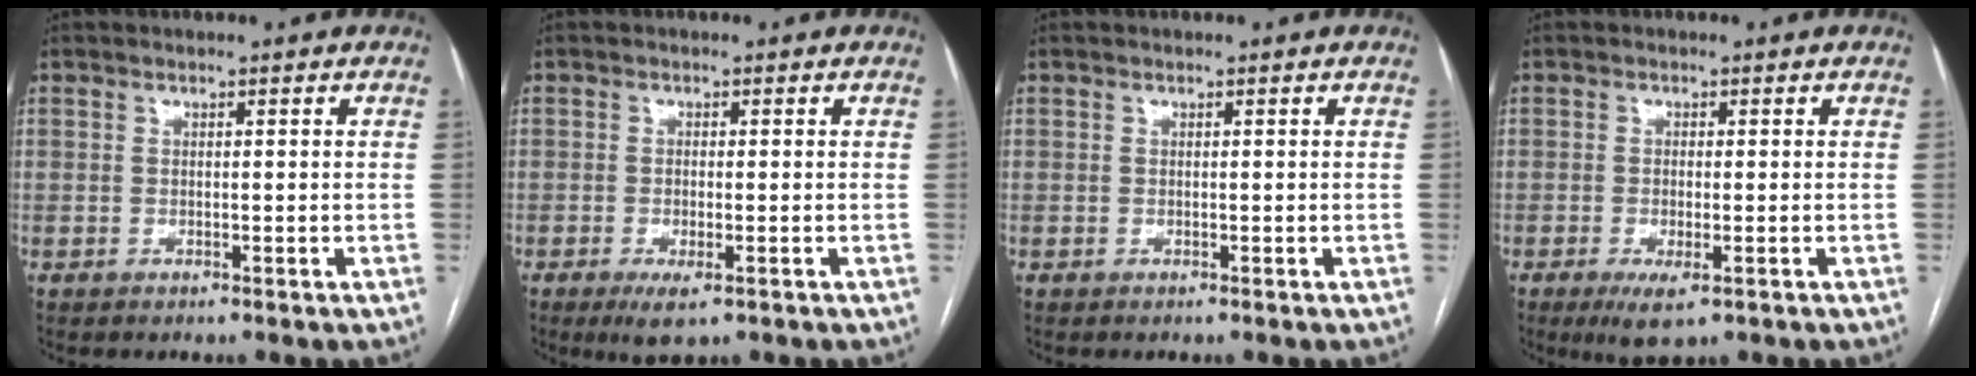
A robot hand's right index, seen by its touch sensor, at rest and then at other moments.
{"total": 3.8, "force": [-1.9, 1.0, 3.1], "torque": [-0.053, -0.007, -0.025]}
{"total": 0.0}
{"total": 4.3, "force": [-2.1, 1.2, 3.5], "torque": [-0.062, -0.009, -0.027]}